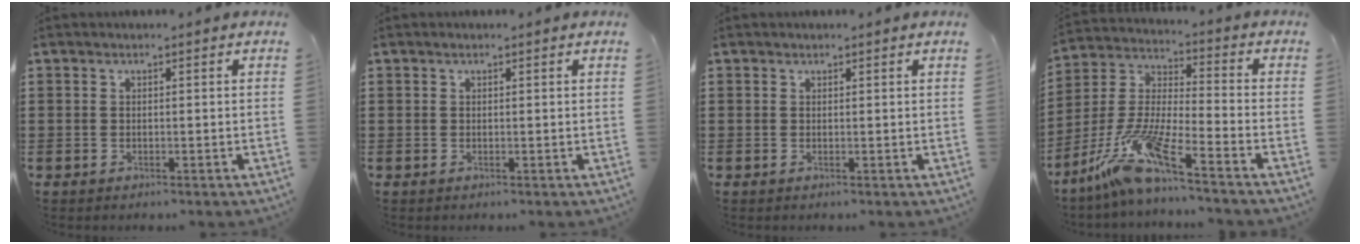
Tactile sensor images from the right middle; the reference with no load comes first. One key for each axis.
{"total": 0.0}
{"total": 0.0}
{"total": 11.3, "fx": -8.7, "fy": 0.1, "fz": 7.3, "tx": -0.169, "ty": -0.016, "tz": -0.181}